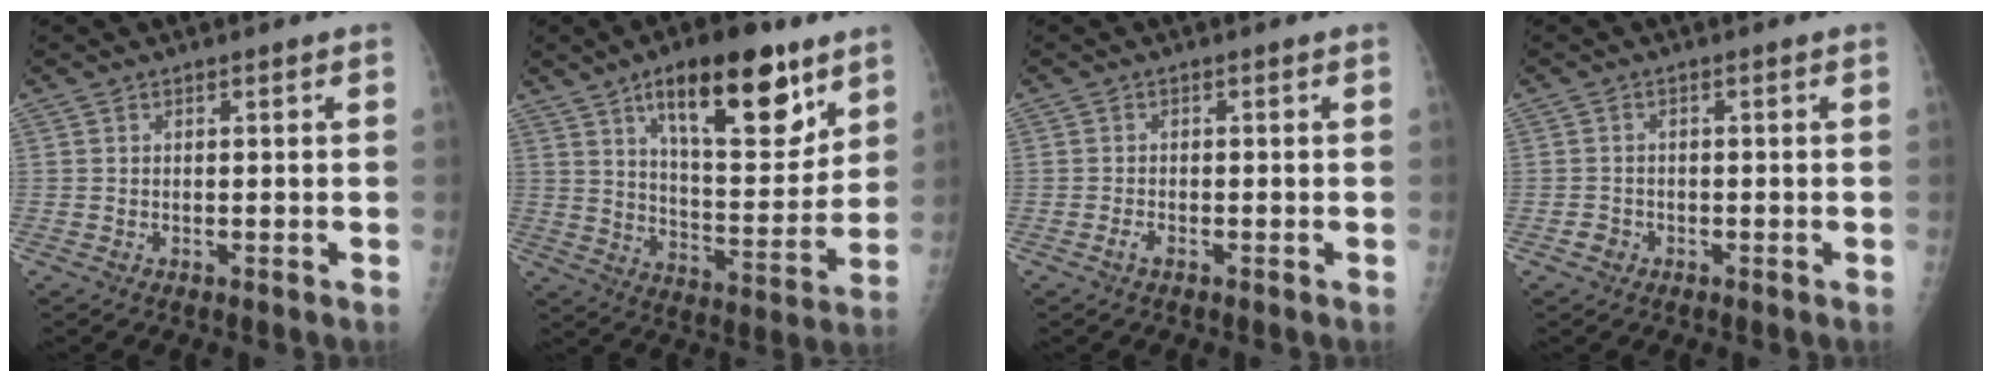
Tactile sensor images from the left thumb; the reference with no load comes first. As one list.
[{"total": 20.7, "force": [11.6, 7.9, 15.1], "torque": [-0.185, -0.058, 0.187]}, {"total": 1.3, "force": [-0.7, 0.6, 0.8], "torque": [-0.019, 0.004, -0.015]}, {"total": 1.7, "force": [-0.9, 1.5, 0.3], "torque": [0.000, 0.007, -0.017]}]